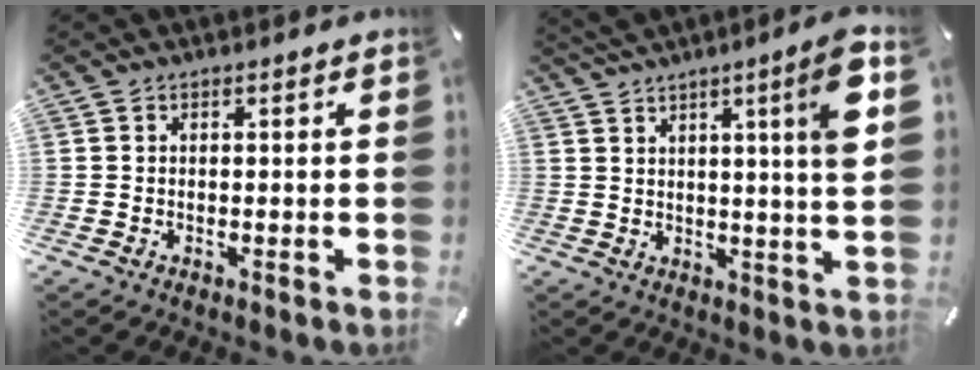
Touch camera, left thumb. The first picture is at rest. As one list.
[{"total": 11.0, "force": [4.8, -0.1, 9.9], "torque": [-0.149, -0.029, 0.072]}]